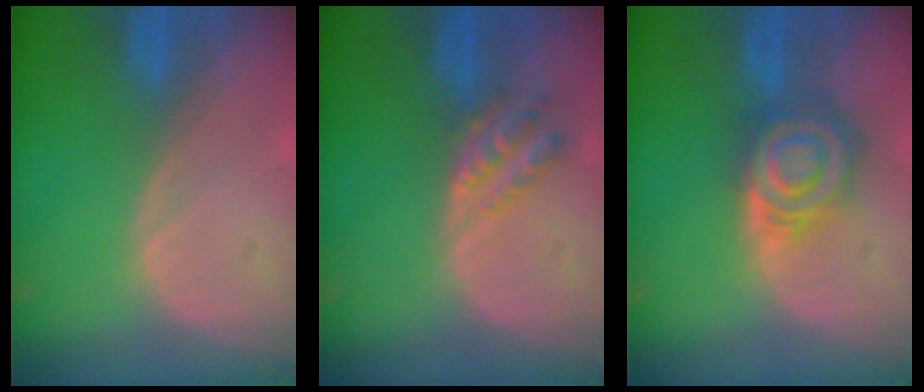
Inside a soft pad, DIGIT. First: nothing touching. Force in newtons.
{"total": 4.6, "press": 3.8, "slide": 2.5}
{"total": 8.1, "press": 7.2, "slide": 3.9}